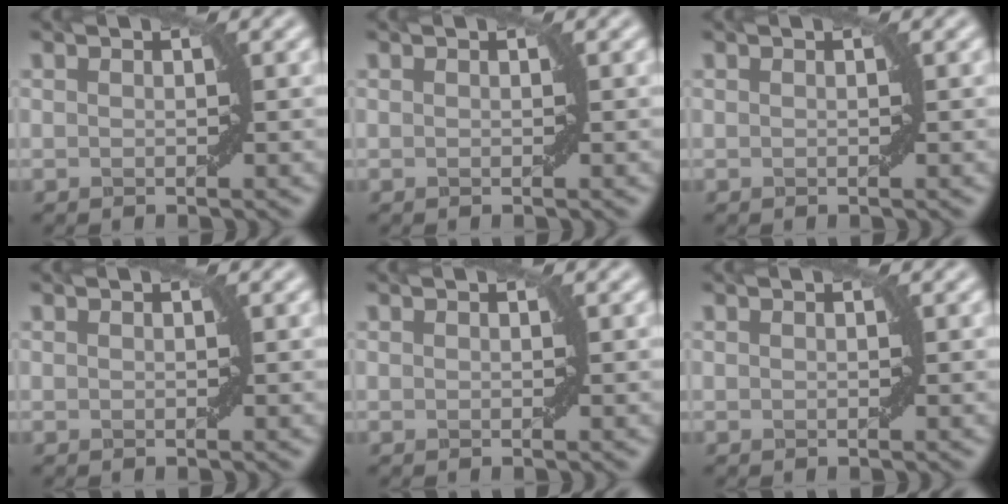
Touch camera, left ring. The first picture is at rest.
{"total": 0.0}
{"total": 0.0}
{"total": 0.0}
{"total": 0.0}
{"total": 0.0}